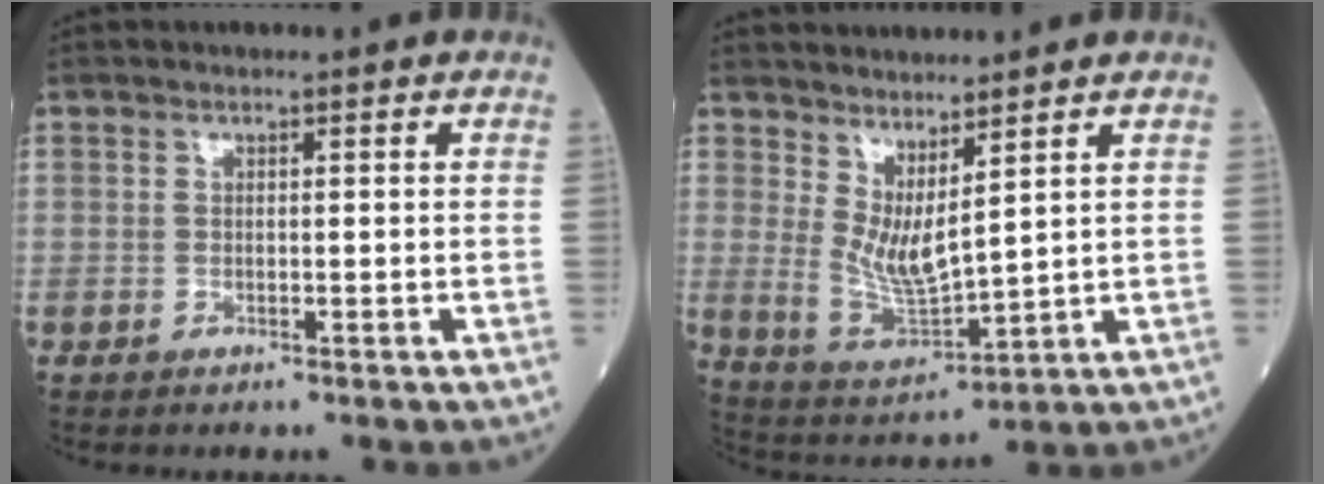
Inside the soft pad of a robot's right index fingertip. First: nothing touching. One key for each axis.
{"total": 7.0, "fx": 3.0, "fy": 1.3, "fz": 6.2, "tx": -0.133, "ty": -0.022, "tz": 0.073}